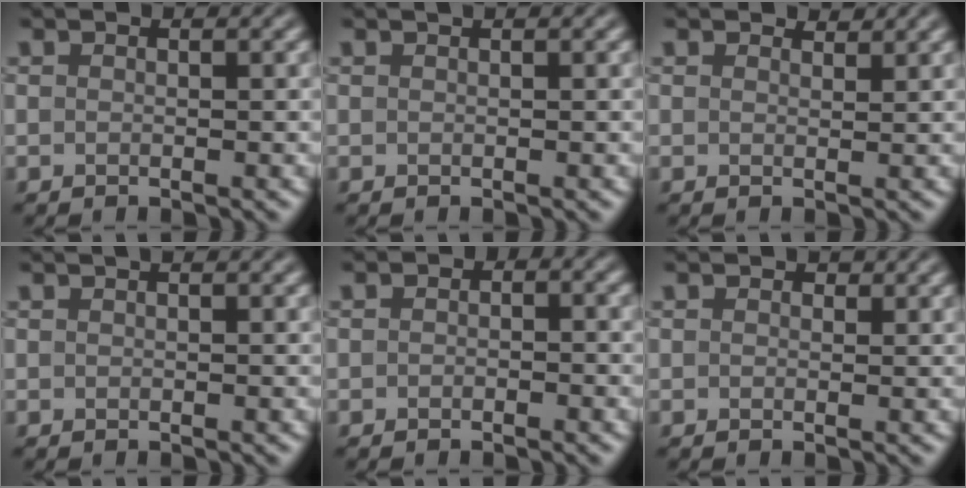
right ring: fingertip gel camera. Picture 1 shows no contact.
{"total": 0.5, "force": [0.4, 0.1, 0.3], "torque": [-0.002, 0.004, 0.006]}
{"total": 1.1, "force": [1.1, 0.2, 0.2], "torque": [-0.006, -0.002, 0.016]}
{"total": 0.7, "force": [0.5, 0.1, 0.5], "torque": [-0.007, 0.005, 0.006]}
{"total": 1.3, "force": [-0.3, 0.9, 0.8], "torque": [-0.012, -0.003, -0.007]}
{"total": 0.6, "force": [0.4, 0.5, 0.2], "torque": [0.000, -0.003, 0.002]}